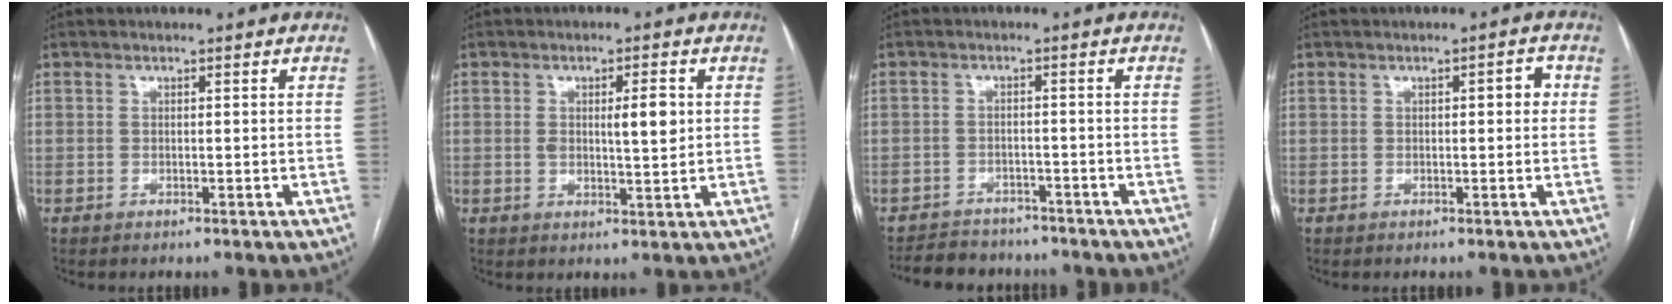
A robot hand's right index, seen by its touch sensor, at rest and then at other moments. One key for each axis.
{"total": 4.9, "fx": 0.9, "fy": 1.2, "fz": 4.7, "tx": -0.074, "ty": 0.003, "tz": 0.016}
{"total": 8.3, "fx": -7.5, "fy": 3.4, "fz": 1.5, "tx": -0.020, "ty": 0.005, "tz": -0.102}
{"total": 2.1, "fx": 0.3, "fy": 0.8, "fz": 1.9, "tx": -0.019, "ty": 0.010, "tz": 0.001}